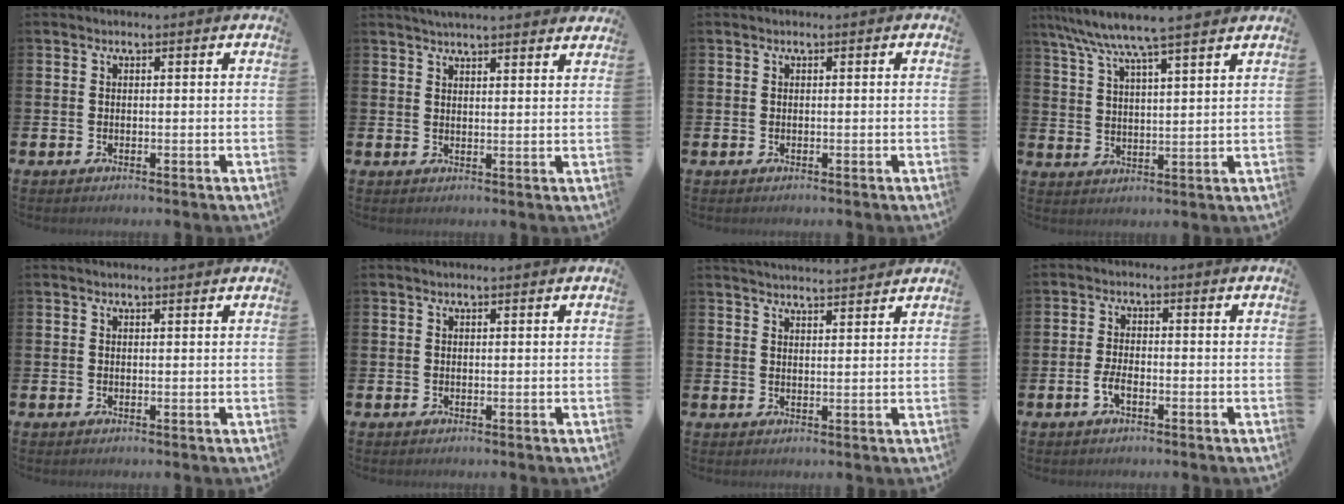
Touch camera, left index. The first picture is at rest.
{"total": 3.9, "force": [3.8, 0.2, 0.7], "torque": [-0.015, -0.015, 0.069]}
{"total": 0.0}
{"total": 7.9, "force": [7.1, 0.2, 3.5], "torque": [-0.091, -0.030, 0.125]}
{"total": 0.7, "force": [0.6, 0.0, 0.2], "torque": [0.011, -0.006, 0.008]}
{"total": 0.0}
{"total": 3.4, "force": [3.4, -0.1, 0.2], "torque": [-0.002, -0.023, 0.061]}
{"total": 2.5, "force": [-1.1, 1.0, 2.1], "torque": [-0.038, 0.003, -0.020]}